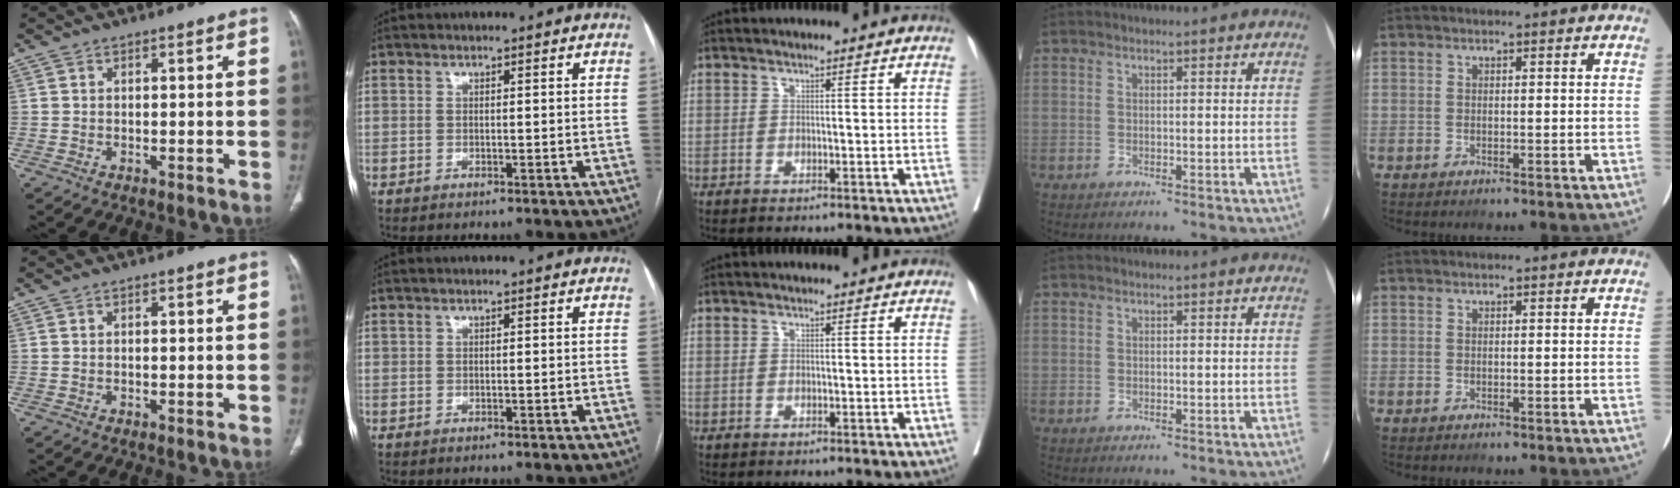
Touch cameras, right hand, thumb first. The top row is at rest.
{"thumb": {"total": 0.5, "force": [0.1, 0.1, 0.5], "torque": [-0.014, 0.002, 0.002]}}